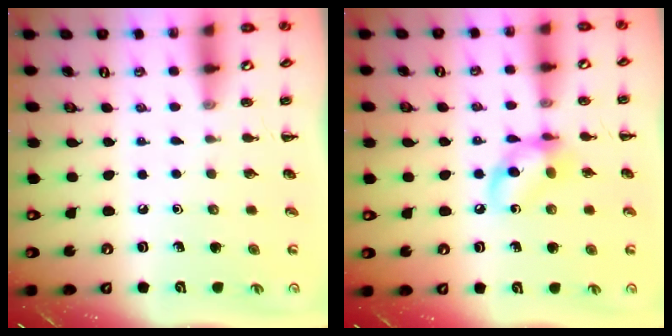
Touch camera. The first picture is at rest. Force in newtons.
{"total": 10.1, "press": 9.9, "slide": 1.6}